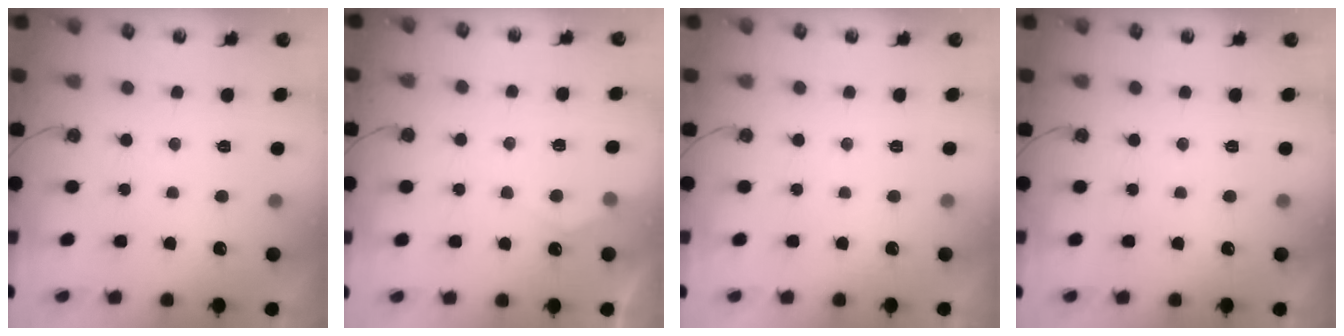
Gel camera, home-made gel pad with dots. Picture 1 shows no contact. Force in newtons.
{"total": 4.6, "press": 4.5, "slide": 0.5}
{"total": 0.0}
{"total": 0.0}